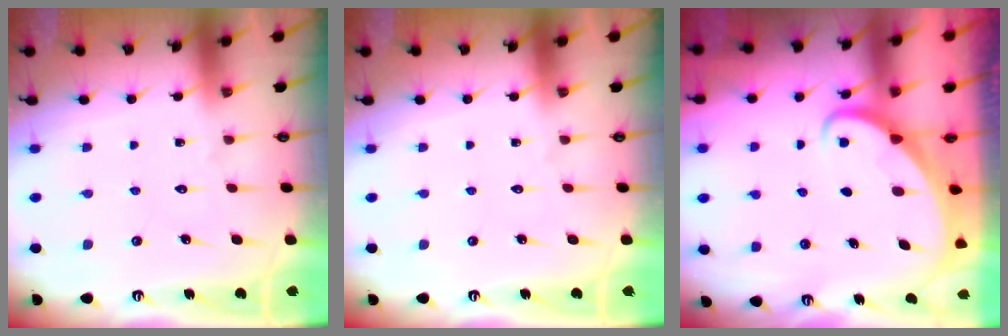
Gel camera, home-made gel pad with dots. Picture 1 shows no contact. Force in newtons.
{"total": 0.0}
{"total": 2.4, "press": 2.4, "slide": 0.2}